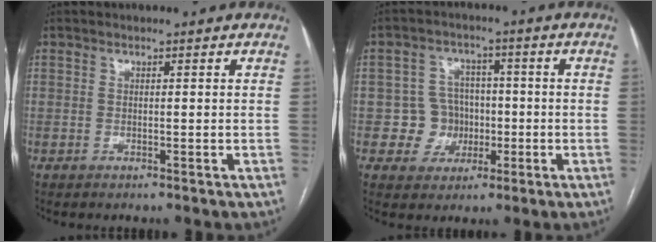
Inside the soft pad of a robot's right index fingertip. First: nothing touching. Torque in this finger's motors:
{"motor_torque": [0.82, -0.12, 0.27, -0.01]}